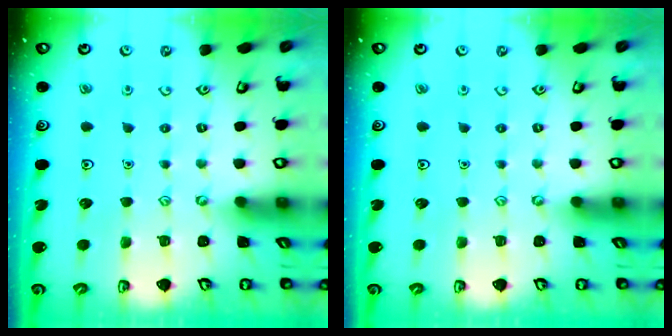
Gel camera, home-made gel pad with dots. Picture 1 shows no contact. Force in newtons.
{"total": 0.0}